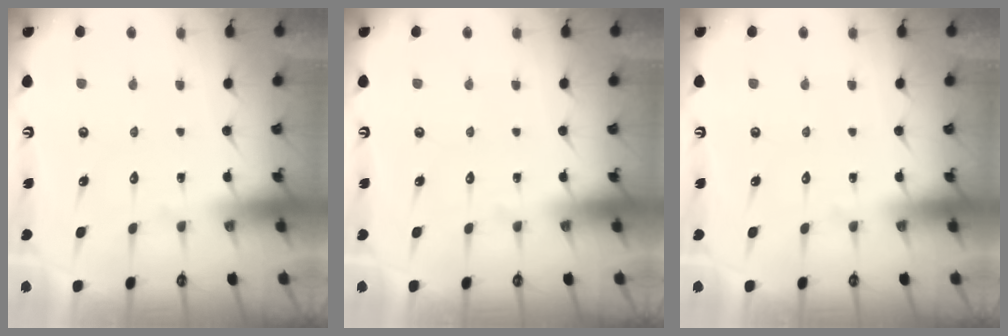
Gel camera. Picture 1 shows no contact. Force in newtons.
{"total": 0.0}
{"total": 0.0}